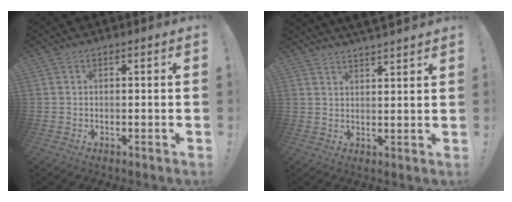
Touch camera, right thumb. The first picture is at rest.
{"total": 4.1, "force": [4.0, 0.2, 1.2], "torque": [-0.017, -0.026, 0.071]}